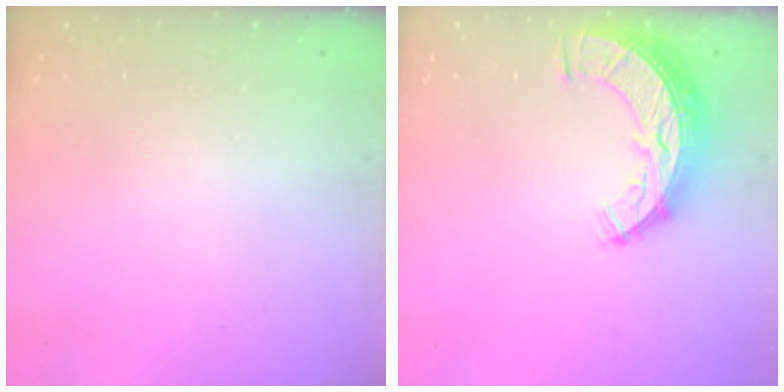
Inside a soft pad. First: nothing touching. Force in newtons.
{"total": 9.6, "press": 9.6, "slide": 0.8}